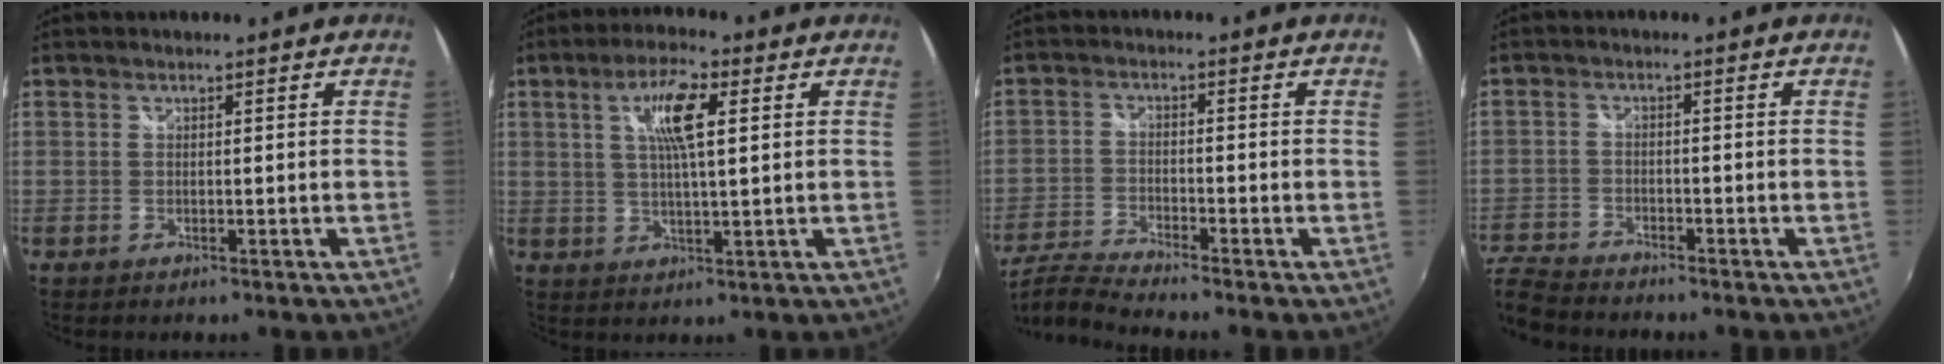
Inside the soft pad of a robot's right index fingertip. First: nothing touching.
{"total": 7.8, "force": [2.4, 1.9, 7.2], "torque": [-0.133, 0.007, 0.043]}
{"total": 7.9, "force": [-7.3, -0.1, 3.0], "torque": [-0.080, -0.018, -0.146]}
{"total": 9.1, "force": [-8.4, 2.5, 2.6], "torque": [-0.091, -0.019, -0.164]}